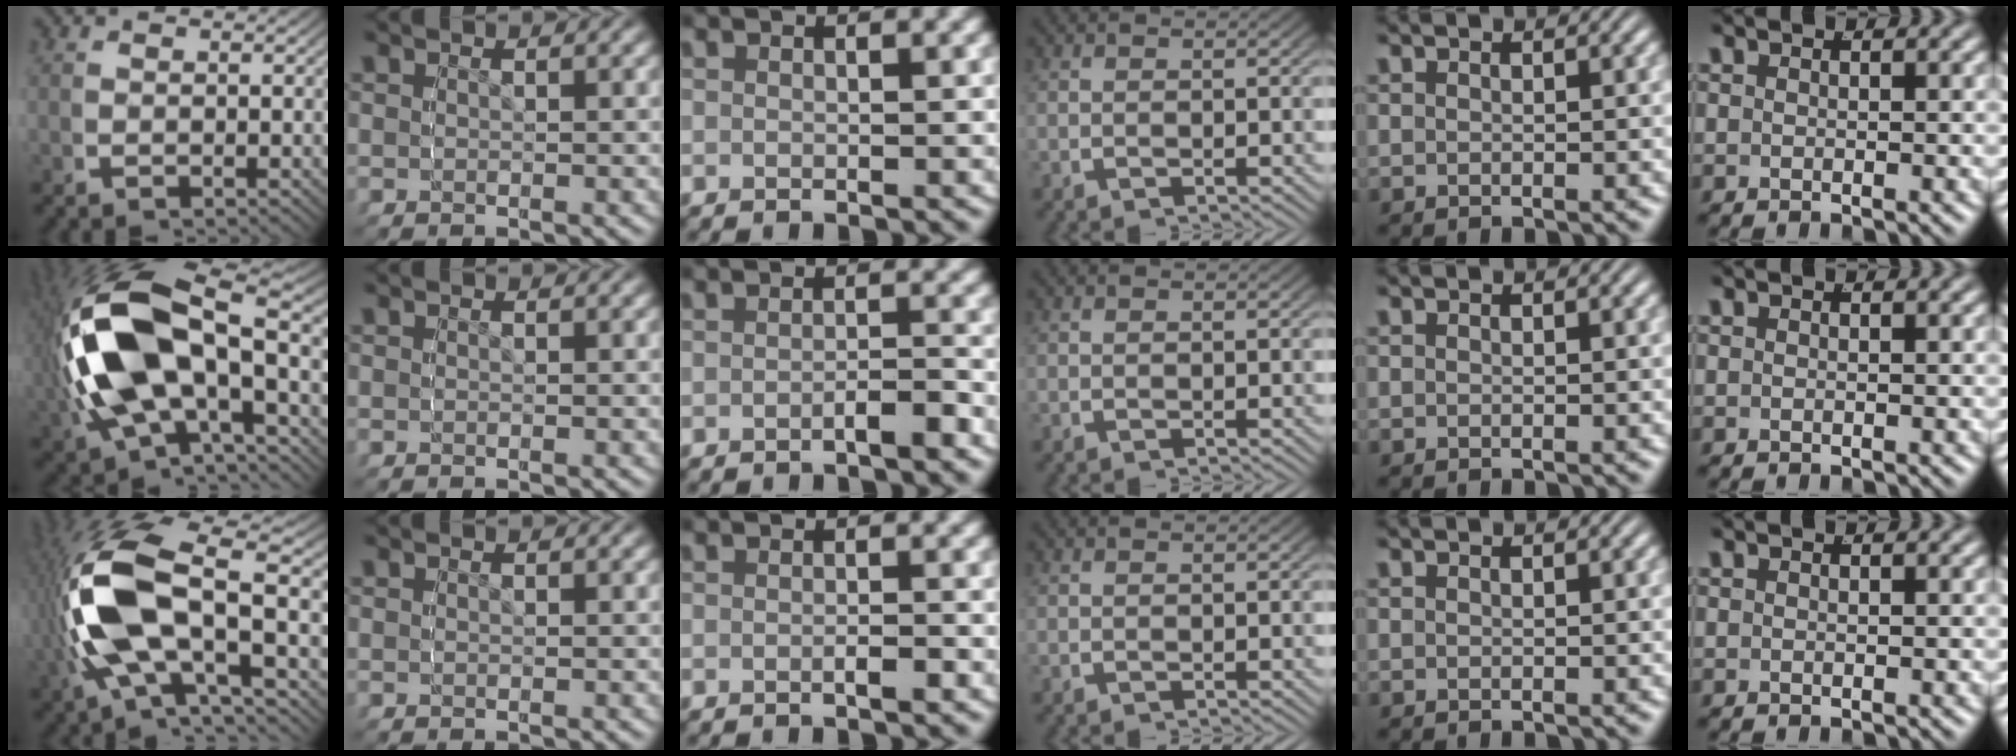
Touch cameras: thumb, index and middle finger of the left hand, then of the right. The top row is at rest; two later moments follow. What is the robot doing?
{"motion": "grasp_and_lifting", "object": "button"}